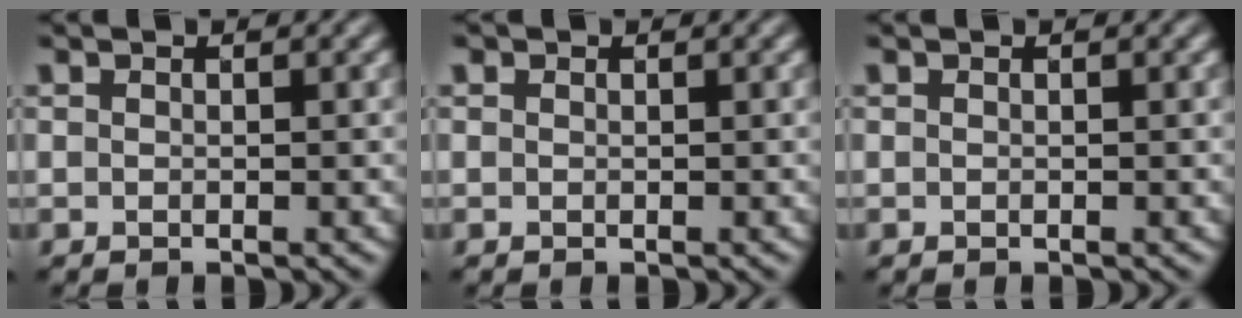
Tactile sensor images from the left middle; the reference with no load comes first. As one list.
[{"total": 0.0}, {"total": 0.0}]